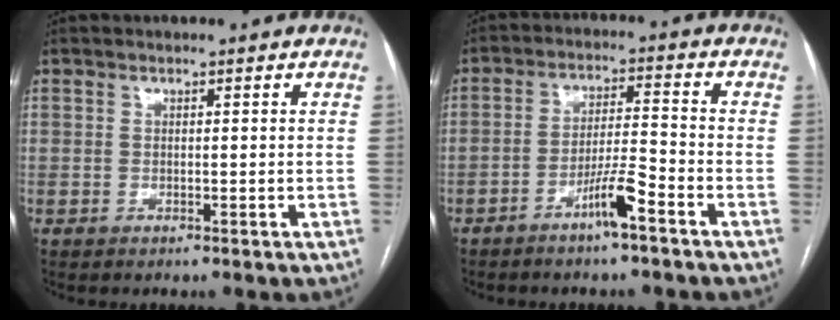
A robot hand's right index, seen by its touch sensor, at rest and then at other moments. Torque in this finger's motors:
{"motor_torque": [1.62, -0.52, 0.78, 0.18]}